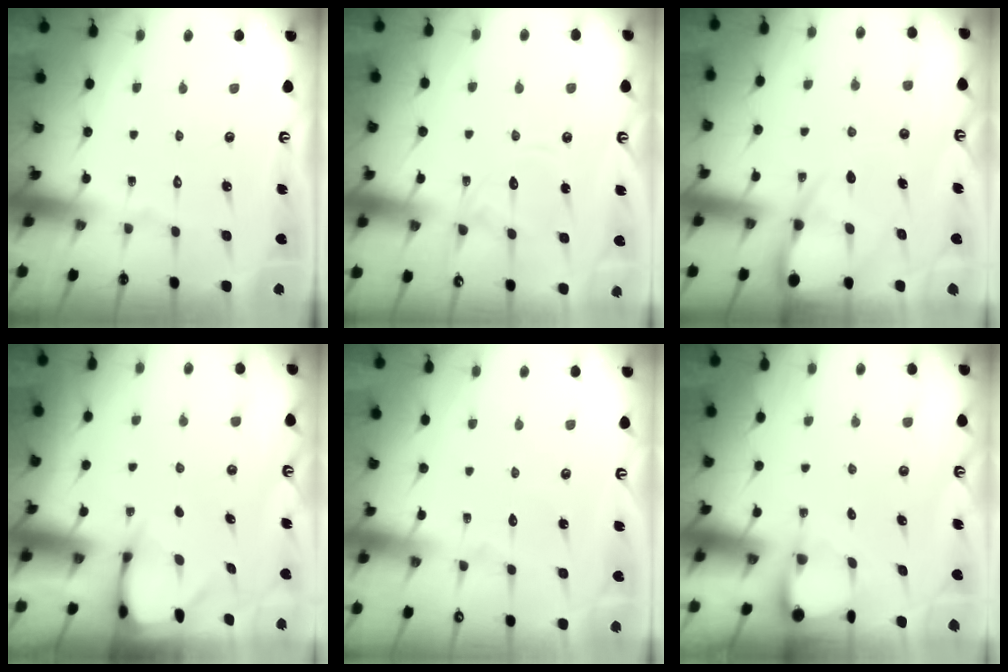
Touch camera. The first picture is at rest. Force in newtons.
{"total": 12.8, "press": 12.8, "slide": 1.2}
{"total": 9.3, "press": 9.3, "slide": 1.1}
{"total": 2.5, "press": 2.5, "slide": 0.3}
{"total": 2.1, "press": 2.1, "slide": 0.3}
{"total": 3.9, "press": 3.9, "slide": 0.4}